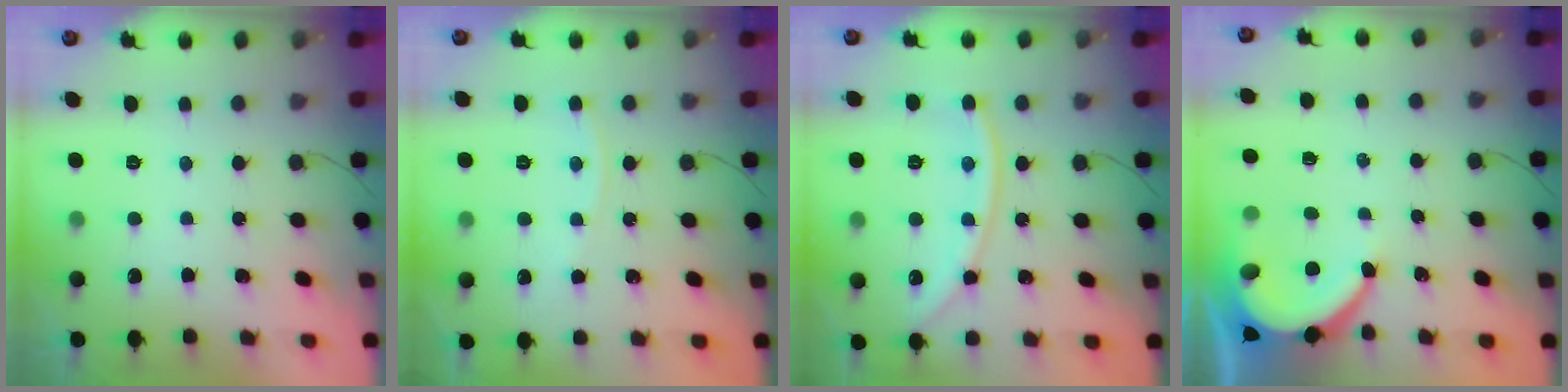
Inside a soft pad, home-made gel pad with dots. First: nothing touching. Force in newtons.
{"total": 2.8, "press": 2.8, "slide": 0.4}
{"total": 12.8, "press": 12.7, "slide": 1.5}
{"total": 7.3, "press": 7.2, "slide": 1.3}